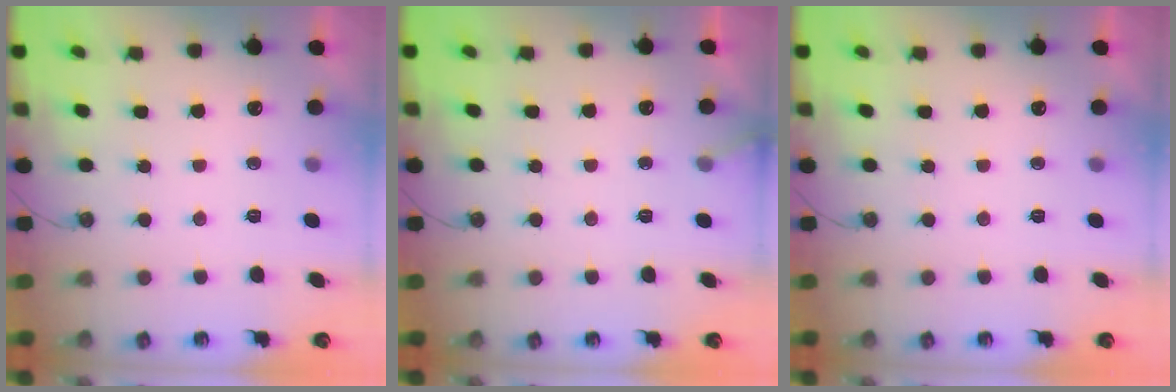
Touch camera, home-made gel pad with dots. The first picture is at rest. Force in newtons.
{"total": 2.4, "press": 2.4, "slide": 0.2}
{"total": 0.0}